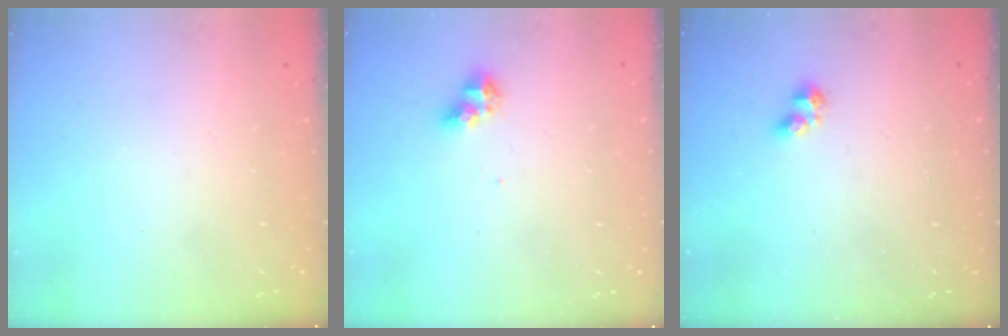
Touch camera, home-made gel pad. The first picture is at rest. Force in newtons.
{"total": 6.4, "press": 6.4, "slide": 0.3}
{"total": 2.3, "press": 2.2, "slide": 0.6}